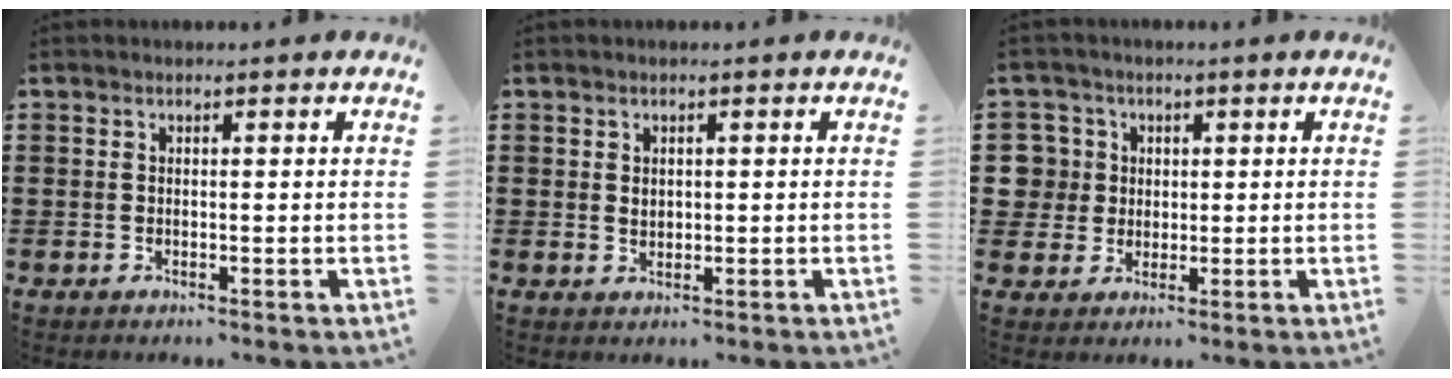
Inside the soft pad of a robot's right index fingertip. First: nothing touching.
{"total": 1.3, "force": [0.2, 0.9, 0.8], "torque": [-0.018, 0.005, 0.004]}
{"total": 5.0, "force": [0.7, 4.9, 0.7], "torque": [-0.045, 0.015, 0.008]}